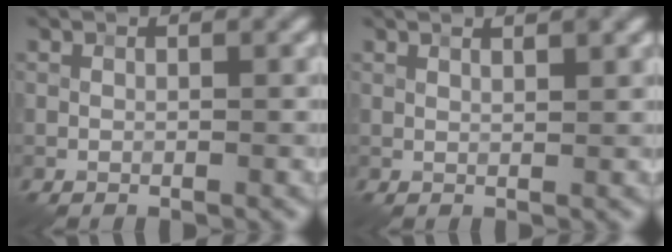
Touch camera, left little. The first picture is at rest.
{"total": 1.7, "force": [1.2, 0.4, 1.1], "torque": [-0.008, 0.004, 0.003]}